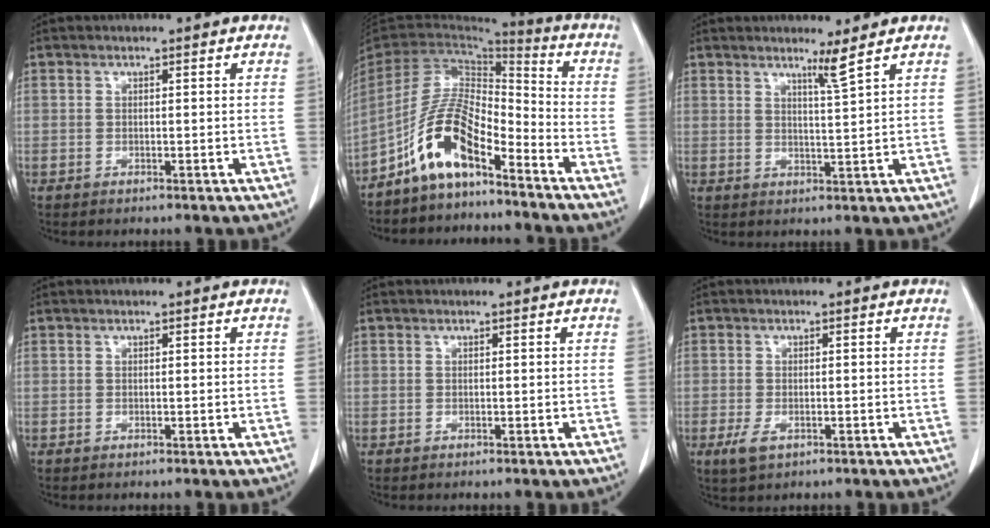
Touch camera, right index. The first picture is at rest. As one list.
[{"total": 11.1, "force": [-7.0, 3.7, 7.7], "torque": [-0.170, 0.021, -0.134]}, {"total": 2.7, "force": [2.0, -1.2, 1.4], "torque": [-0.032, -0.018, 0.039]}, {"total": 0.0}, {"total": 0.0}, {"total": 2.8, "force": [-1.3, 1.4, 2.0], "torque": [-0.044, -0.003, -0.017]}]